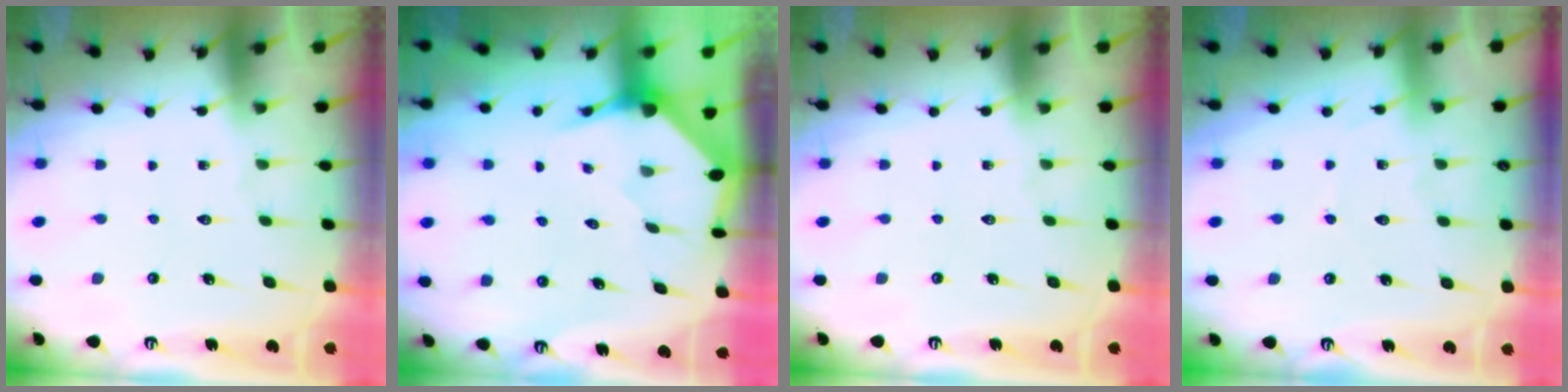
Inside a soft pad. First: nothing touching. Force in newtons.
{"total": 3.6, "press": 3.6, "slide": 0.5}
{"total": 0.0}
{"total": 2.4, "press": 2.4, "slide": 0.3}